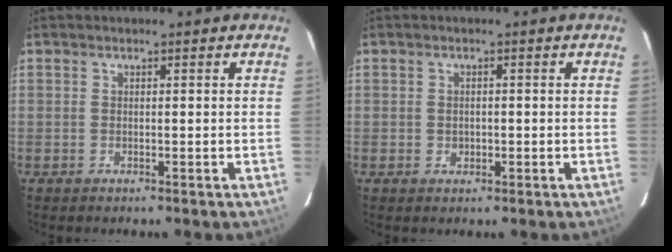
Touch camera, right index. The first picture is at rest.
{"total": 1.5, "force": [-0.2, 1.4, 0.5], "torque": [-0.006, 0.001, -0.001]}